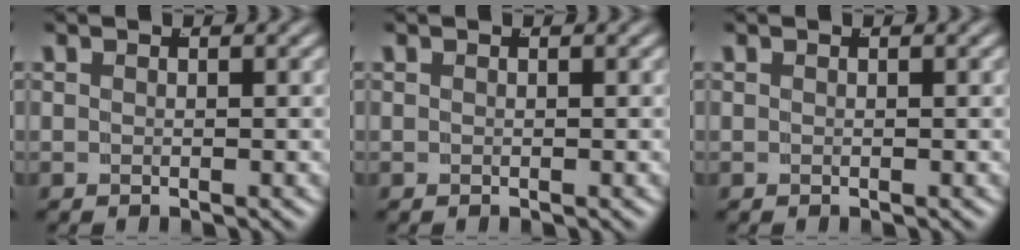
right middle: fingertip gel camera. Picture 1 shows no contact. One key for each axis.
{"total": 0.0}
{"total": 0.0}